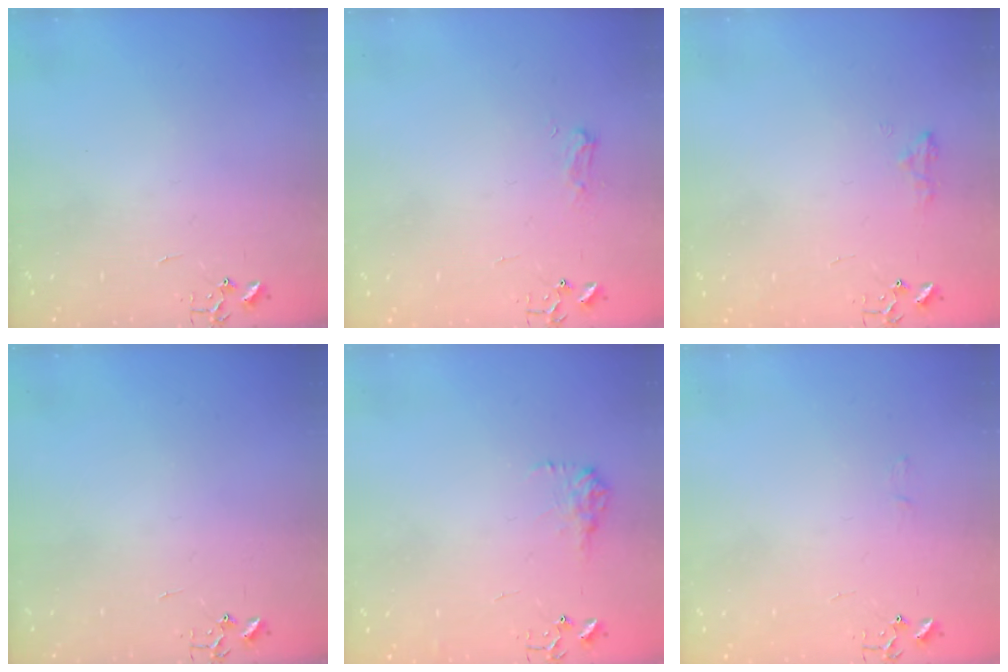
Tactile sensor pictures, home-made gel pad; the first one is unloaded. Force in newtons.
{"total": 6.6, "press": 6.6, "slide": 0.5}
{"total": 8.5, "press": 8.5, "slide": 0.6}
{"total": 0.0}
{"total": 8.9, "press": 8.9, "slide": 0.3}
{"total": 3.9, "press": 3.9, "slide": 0.5}